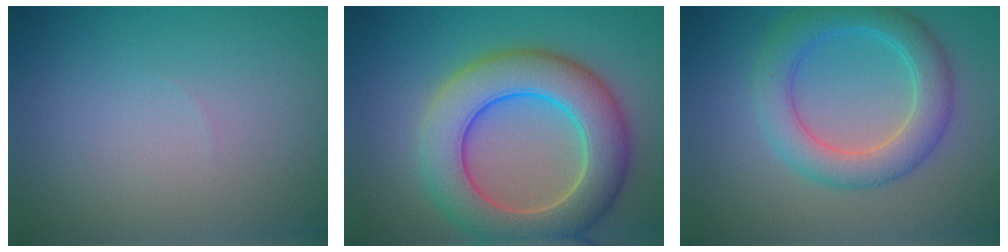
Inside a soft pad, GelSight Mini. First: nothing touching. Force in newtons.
{"total": 9.1, "press": 9.1, "slide": 0.5}
{"total": 5.0, "press": 5.0, "slide": 0.1}